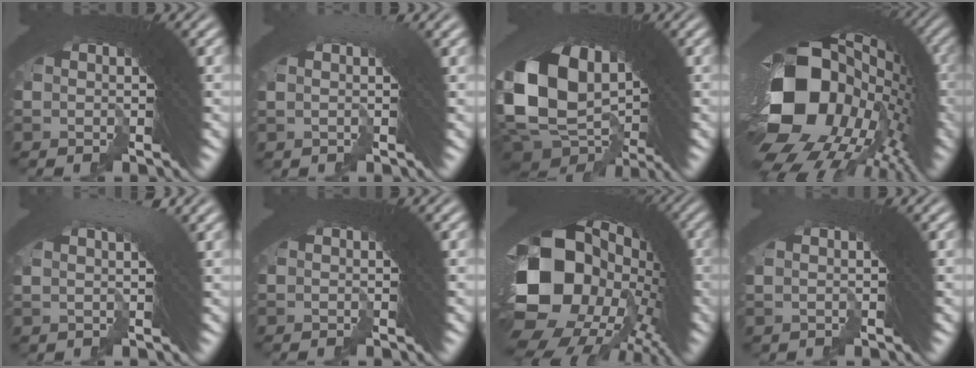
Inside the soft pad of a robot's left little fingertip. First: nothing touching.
{"total": 0.9, "force": [0.6, -0.3, 0.7], "torque": [0.008, 0.021, 0.003]}
{"total": 11.2, "force": [-1.7, 8.1, 7.6], "torque": [-0.176, -0.047, -0.004]}
{"total": 30.0, "force": [2.0, 17.8, 24.0], "torque": [-0.326, 0.034, 0.011]}
{"total": 2.0, "force": [1.3, -0.4, 1.5], "torque": [-0.007, 0.017, 0.019]}
{"total": 0.0}
{"total": 23.6, "force": [-0.7, 14.5, 18.6], "torque": [-0.281, -0.018, -0.003]}
{"total": 1.0, "force": [-0.2, -0.8, -0.6], "torque": [0.017, 0.006, -0.001]}